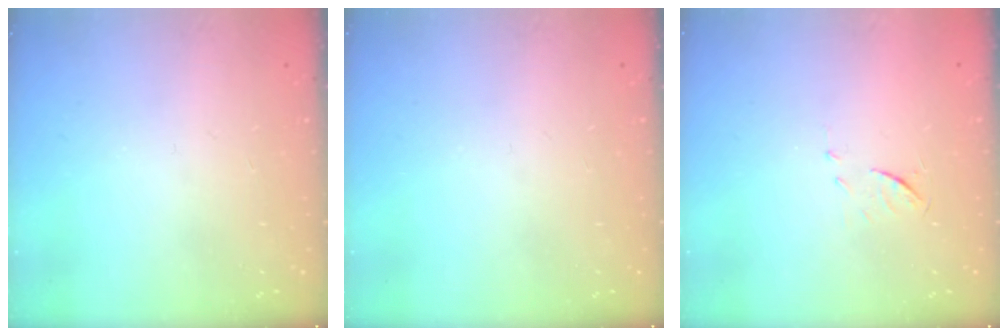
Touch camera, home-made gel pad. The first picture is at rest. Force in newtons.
{"total": 0.0}
{"total": 5.8, "press": 5.8, "slide": 0.5}